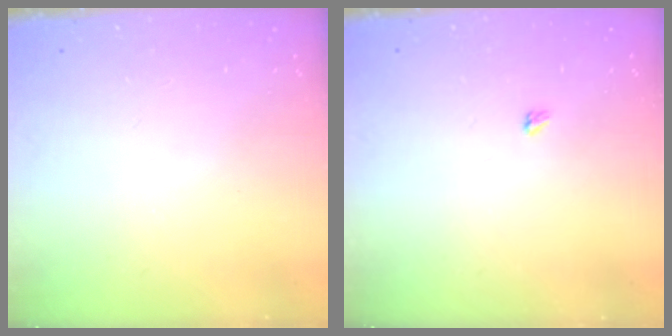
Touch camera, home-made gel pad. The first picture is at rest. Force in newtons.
{"total": 2.4, "press": 2.4, "slide": 0.4}